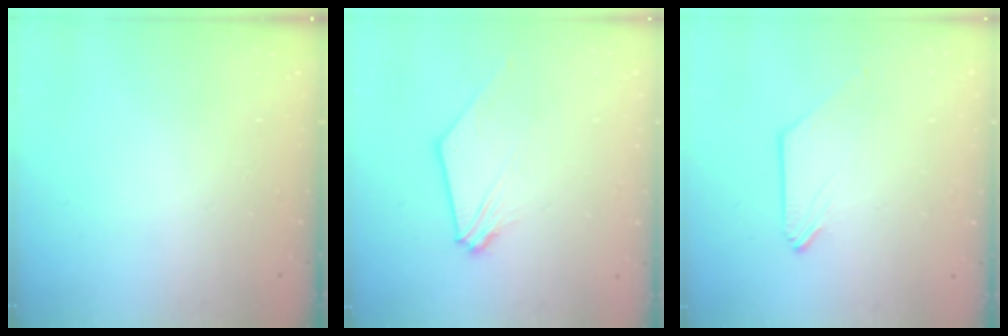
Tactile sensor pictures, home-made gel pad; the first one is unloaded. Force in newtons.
{"total": 1.8, "press": 1.8, "slide": 0.4}
{"total": 0.0}